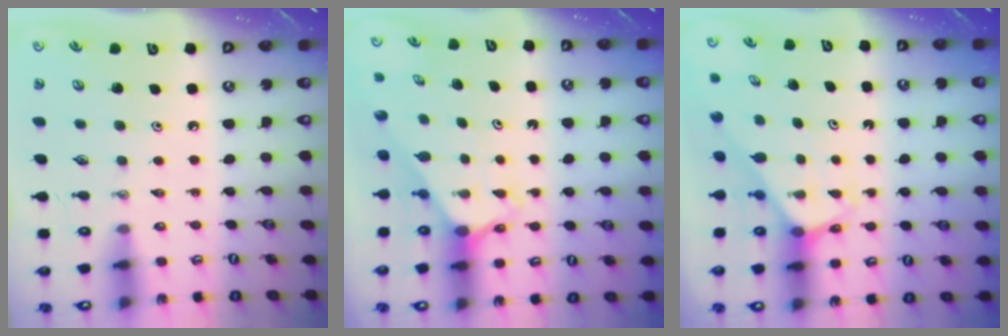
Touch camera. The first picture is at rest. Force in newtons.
{"total": 2.2, "press": 2.2, "slide": 0.2}
{"total": 2.5, "press": 2.5, "slide": 0.1}